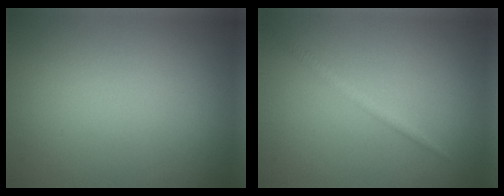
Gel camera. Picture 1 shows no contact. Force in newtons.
{"total": 1.3, "press": 1.3, "slide": 0.0}